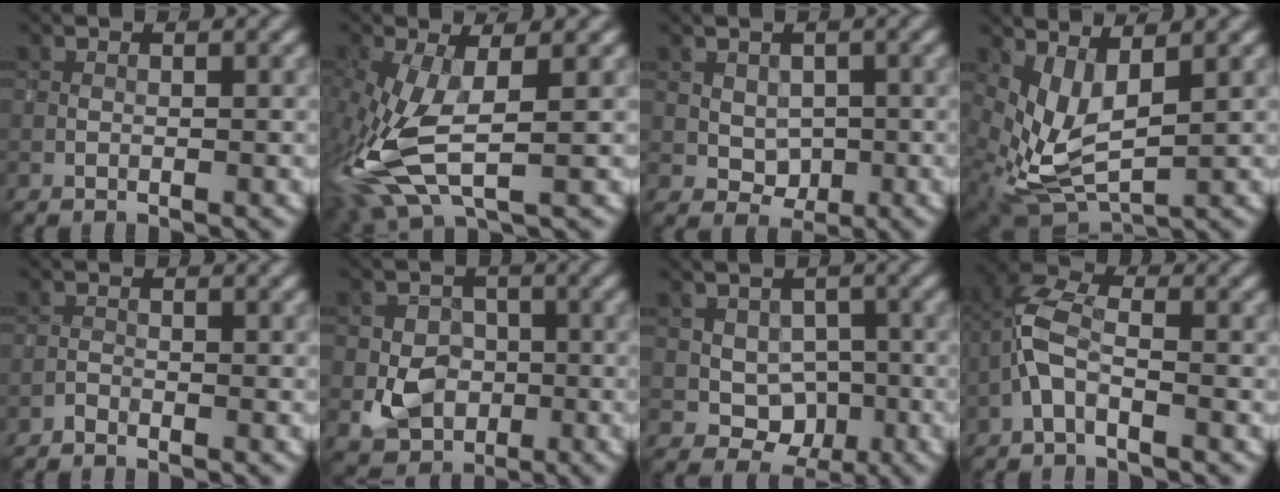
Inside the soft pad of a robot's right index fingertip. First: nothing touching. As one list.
[{"total": 7.0, "force": [-0.7, 3.1, 6.3], "torque": [-0.173, -0.011, -0.016]}, {"total": 2.0, "force": [0.3, 1.7, 1.0], "torque": [-0.015, -0.004, 0.009]}, {"total": 4.7, "force": [1.8, 2.3, 3.8], "torque": [-0.092, -0.015, 0.042]}, {"total": 0.5, "force": [-0.5, 0.0, -0.1], "torque": [0.002, 0.004, -0.013]}, {"total": 4.1, "force": [-0.6, 3.5, 1.9], "torque": [-0.025, -0.002, -0.011]}, {"total": 3.5, "force": [-0.2, 3.0, 1.7], "torque": [-0.012, 0.000, 0.000]}, {"total": 3.5, "force": [-1.2, 1.4, 2.9], "torque": [-0.068, 0.013, -0.037]}]